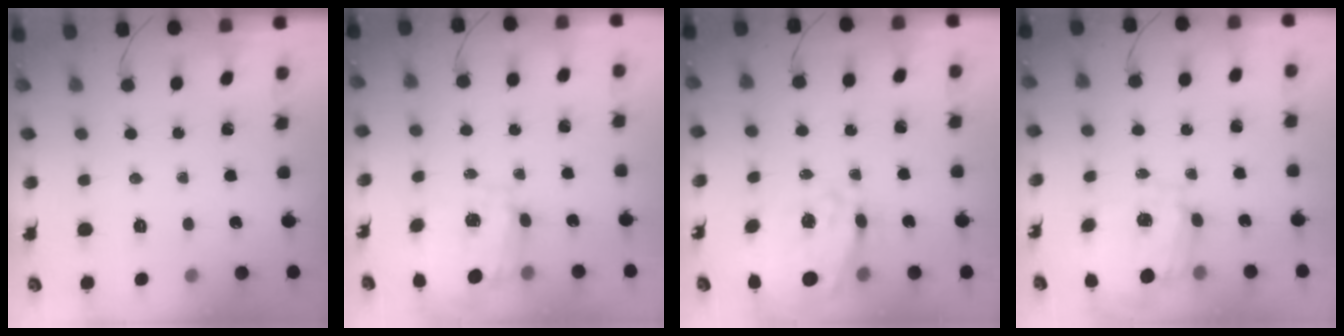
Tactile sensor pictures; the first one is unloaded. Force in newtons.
{"total": 3.4, "press": 3.2, "slide": 1.0}
{"total": 10.7, "press": 10.0, "slide": 3.9}
{"total": 3.0, "press": 2.8, "slide": 1.2}